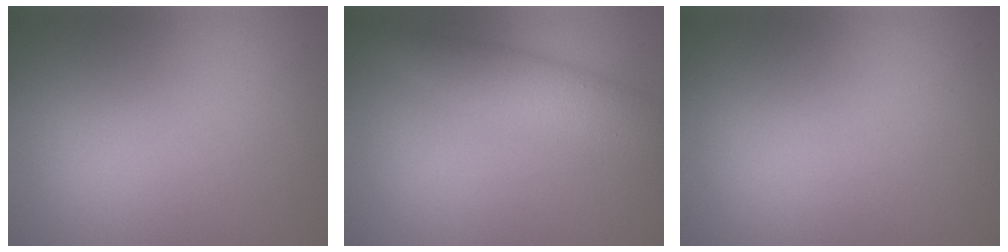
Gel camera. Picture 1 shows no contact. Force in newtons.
{"total": 3.6, "press": 3.6, "slide": 0.0}
{"total": 0.0}